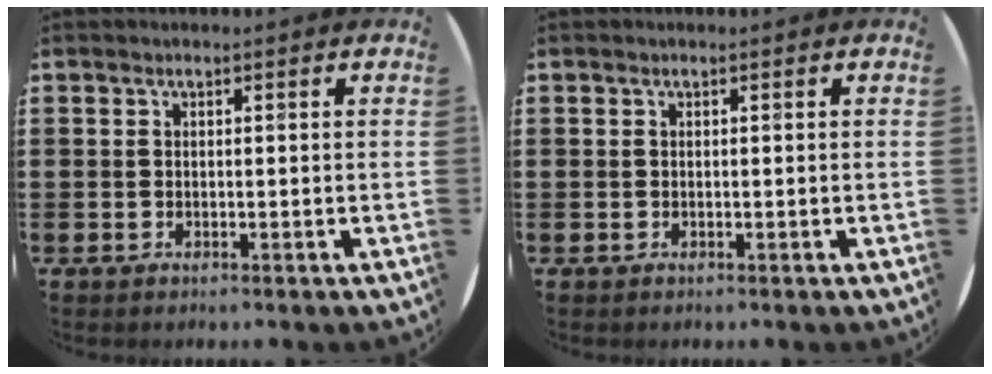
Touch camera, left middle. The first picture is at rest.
{"total": 0.0}